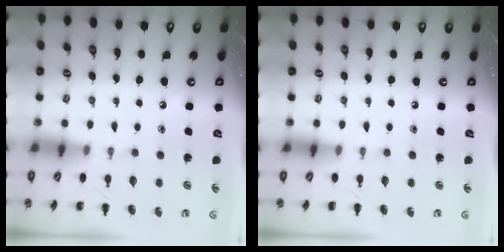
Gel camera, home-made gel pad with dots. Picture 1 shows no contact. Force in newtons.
{"total": 0.0}